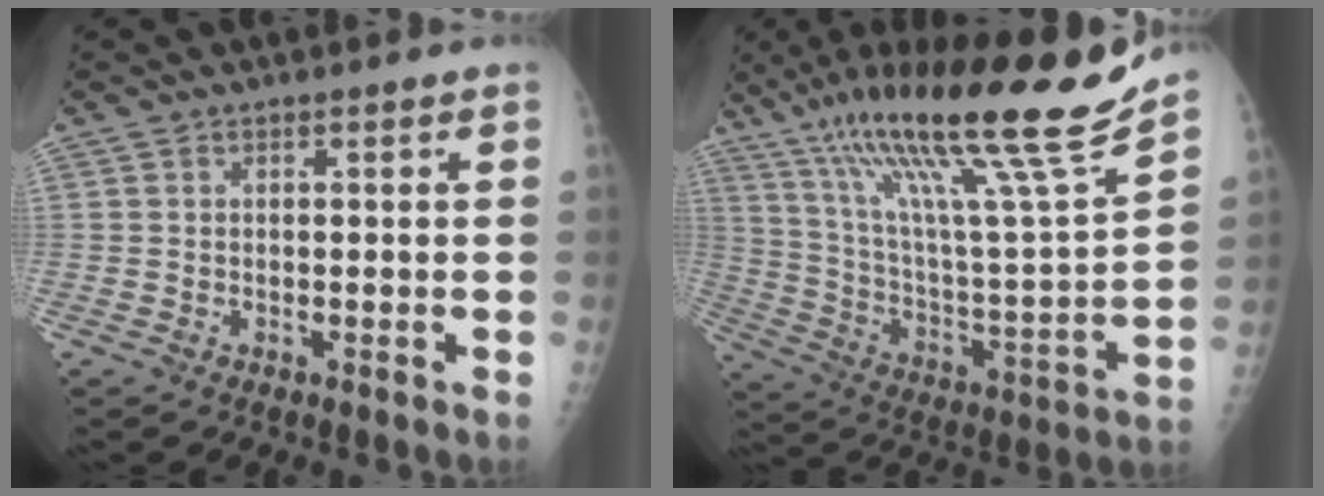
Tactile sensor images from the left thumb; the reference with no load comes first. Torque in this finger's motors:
{"motor_torque": [0.50, 0.20, 1.48, -1.30, 0.45]}